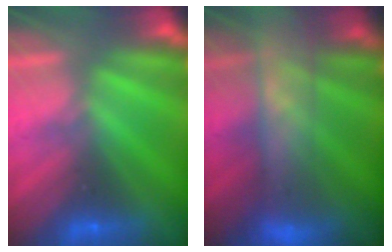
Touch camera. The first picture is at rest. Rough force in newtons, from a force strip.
{"total": 8.0}